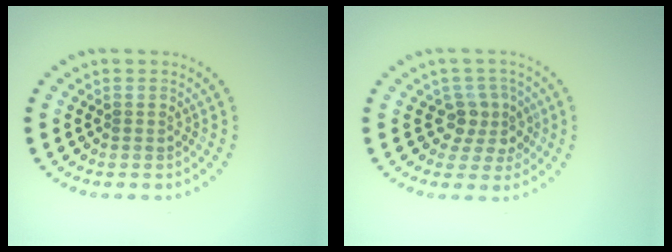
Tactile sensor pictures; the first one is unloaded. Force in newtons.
{"total": 2.9, "press": 2.3, "slide": 1.7}